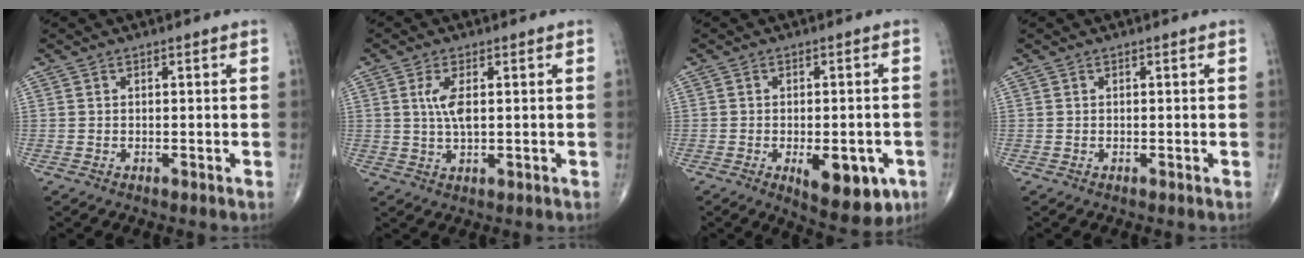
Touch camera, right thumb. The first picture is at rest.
{"total": 4.6, "force": [0.9, 1.7, 4.2], "torque": [-0.093, -0.003, 0.020]}
{"total": 11.1, "force": [-4.0, 5.0, 9.1], "torque": [-0.099, -0.001, -0.043]}
{"total": 0.0}